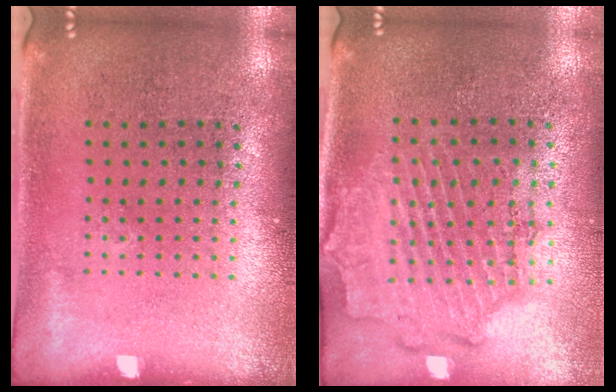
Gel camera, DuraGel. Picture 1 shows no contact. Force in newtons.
{"total": 1.9, "press": 1.7, "slide": 0.8}